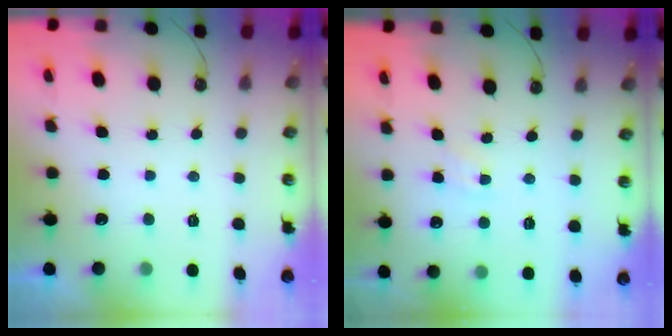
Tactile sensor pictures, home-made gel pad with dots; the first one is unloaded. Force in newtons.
{"total": 3.9, "press": 3.9, "slide": 0.5}